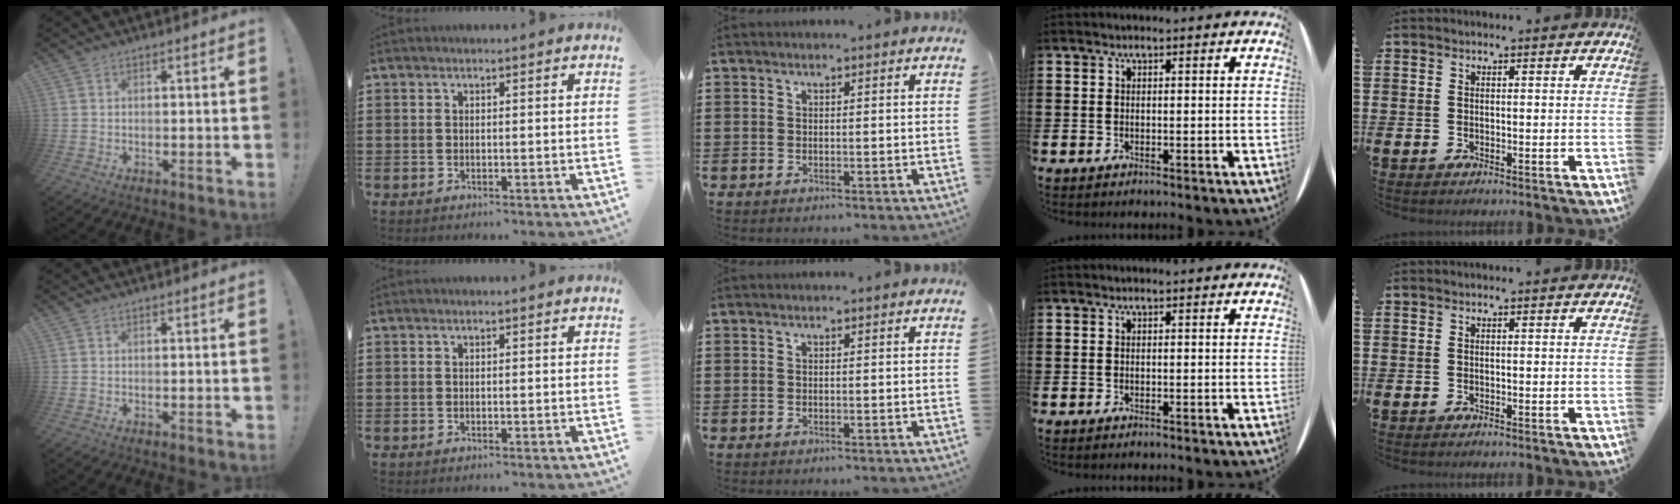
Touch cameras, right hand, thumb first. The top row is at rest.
{}